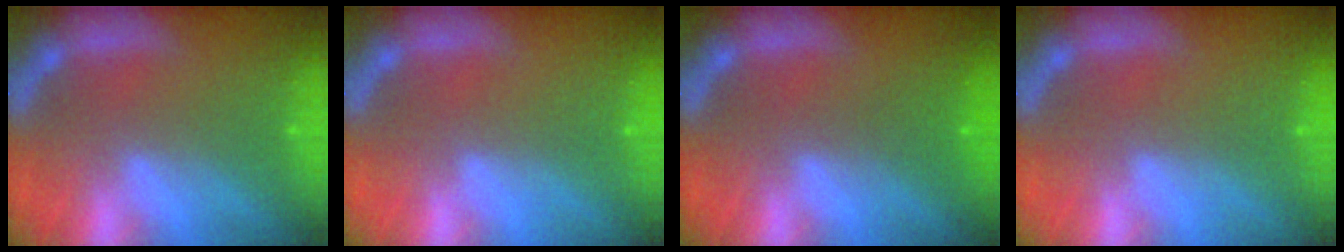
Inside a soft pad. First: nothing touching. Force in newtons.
{"total": 0.0}
{"total": 1.5}
{"total": 0.0}